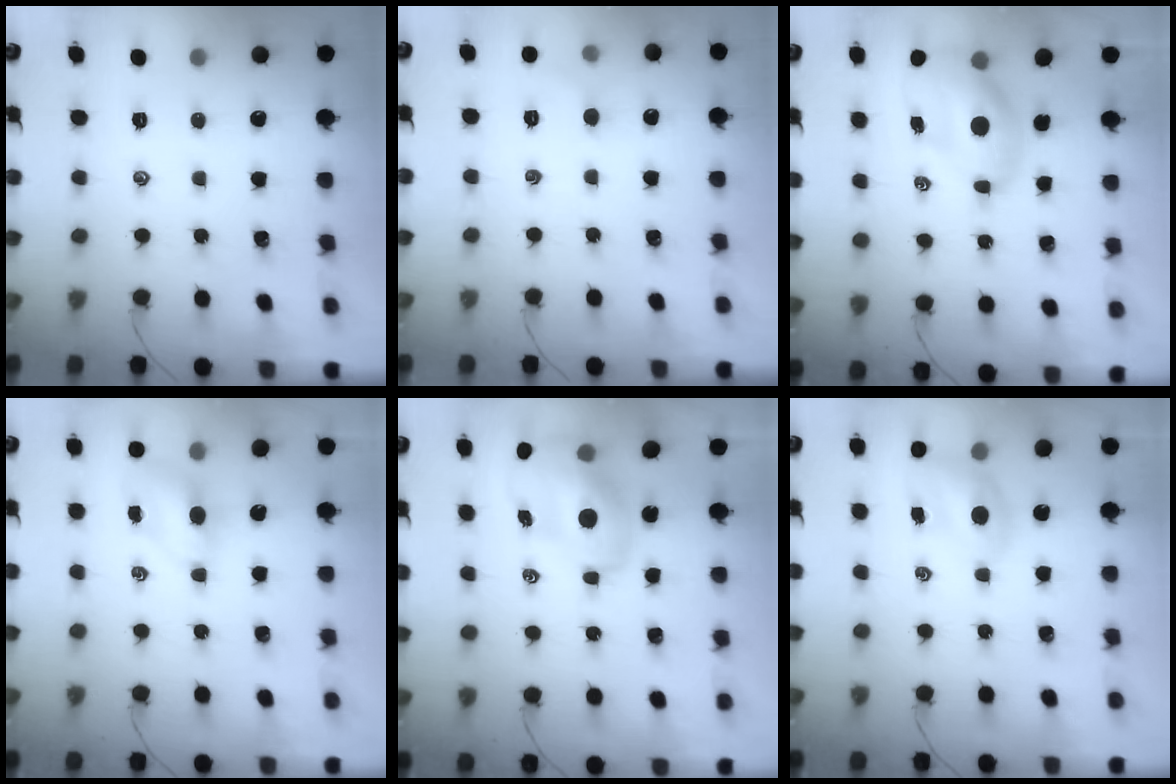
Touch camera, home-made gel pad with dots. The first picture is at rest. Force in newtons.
{"total": 4.4, "press": 4.2, "slide": 1.3}
{"total": 8.5, "press": 8.1, "slide": 2.3}
{"total": 4.6, "press": 4.4, "slide": 1.4}
{"total": 9.4, "press": 9.1, "slide": 2.1}
{"total": 4.9, "press": 4.8, "slide": 0.9}